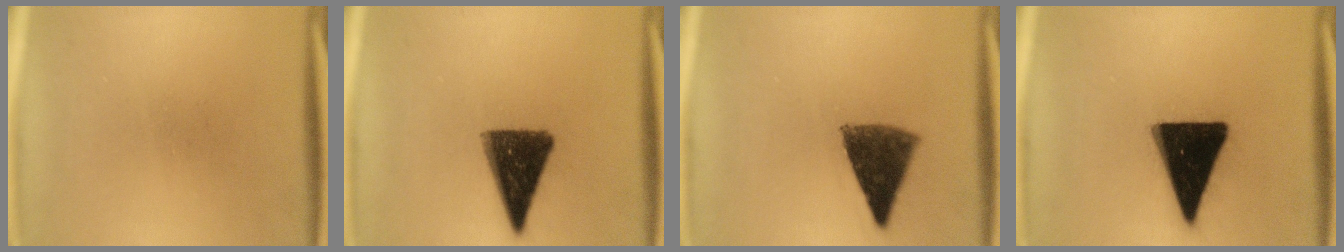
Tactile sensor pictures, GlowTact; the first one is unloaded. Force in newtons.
{"total": 12.5}
{"total": 9.4}
{"total": 19.8}